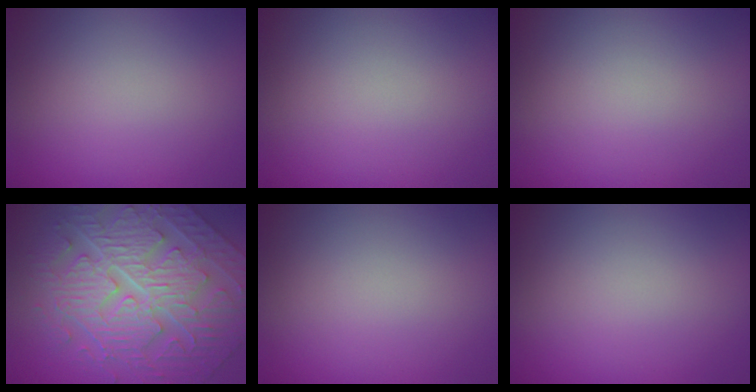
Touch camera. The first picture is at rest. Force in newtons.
{"total": 0.0}
{"total": 0.0}
{"total": 7.2, "press": 6.2, "slide": 3.7}
{"total": 0.0}
{"total": 0.0}